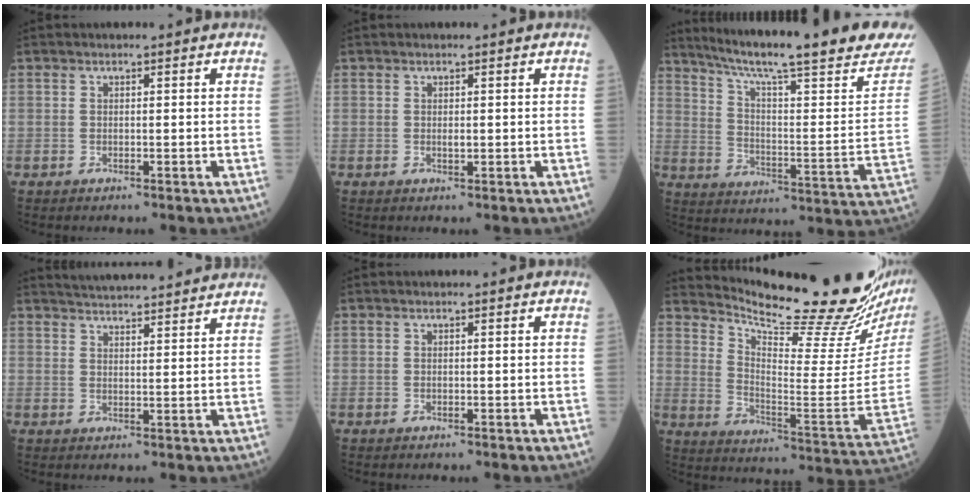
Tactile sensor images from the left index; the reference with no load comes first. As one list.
[{"total": 0.8, "force": [0.2, 0.3, 0.7], "torque": [-0.015, -0.001, 0.004]}, {"total": 28.4, "force": [23.3, 1.7, 16.2], "torque": [-0.253, -0.058, 0.311]}, {"total": 13.7, "force": [12.8, 1.3, 4.5], "torque": [-0.069, 0.023, 0.173]}, {"total": 0.0}, {"total": 24.0, "force": [21.7, -0.2, 10.3], "torque": [-0.174, -0.108, 0.301]}]